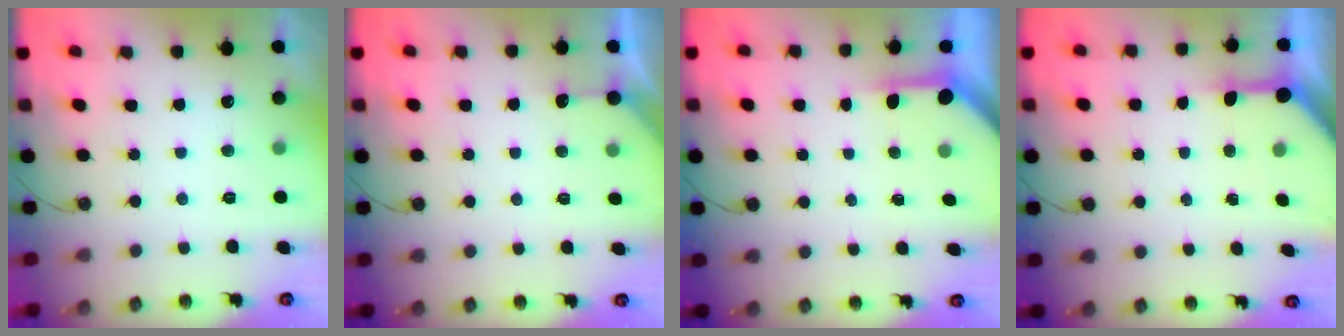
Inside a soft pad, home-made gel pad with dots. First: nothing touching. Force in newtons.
{"total": 3.6, "press": 3.6, "slide": 0.4}
{"total": 3.9, "press": 3.9, "slide": 0.4}
{"total": 7.2, "press": 7.2, "slide": 0.5}